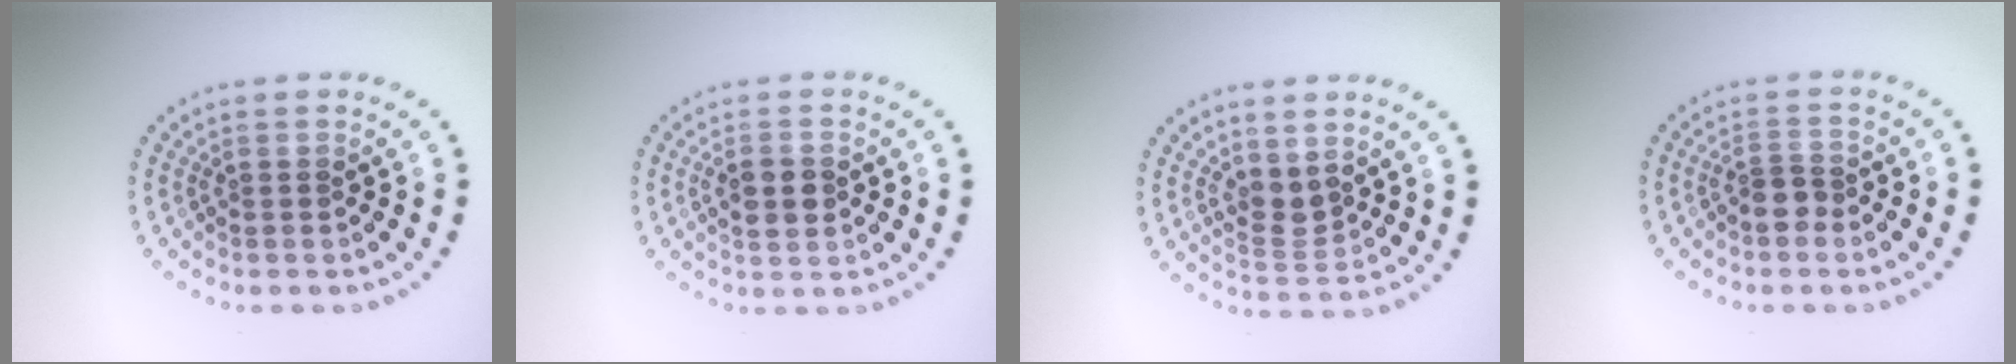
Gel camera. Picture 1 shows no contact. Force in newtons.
{"total": 2.4, "press": 2.4, "slide": 0.1}
{"total": 2.1, "press": 1.7, "slide": 1.2}
{"total": 1.9, "press": 1.7, "slide": 0.9}